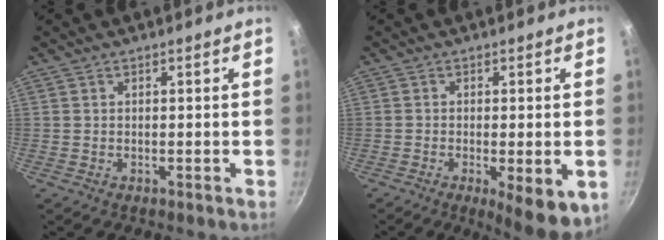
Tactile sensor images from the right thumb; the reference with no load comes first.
{"total": 8.9, "force": [-2.7, 2.5, 8.1], "torque": [-0.108, -0.005, -0.032]}